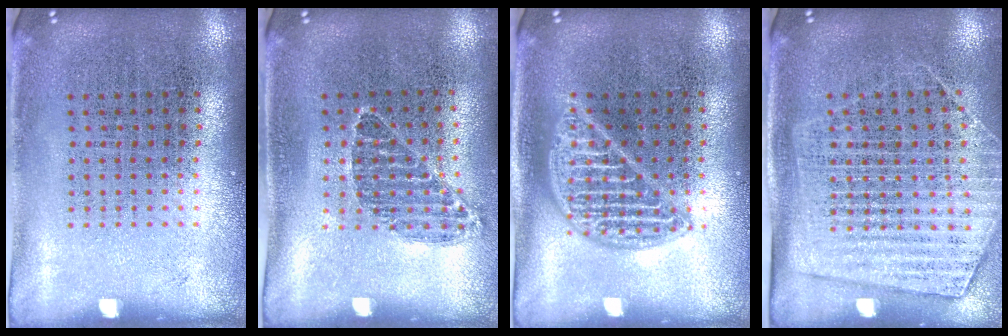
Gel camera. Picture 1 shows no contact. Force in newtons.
{"total": 0.9, "press": 0.7, "slide": 0.5}
{"total": 2.1, "press": 2.0, "slide": 0.2}
{"total": 1.8, "press": 1.5, "slide": 1.0}